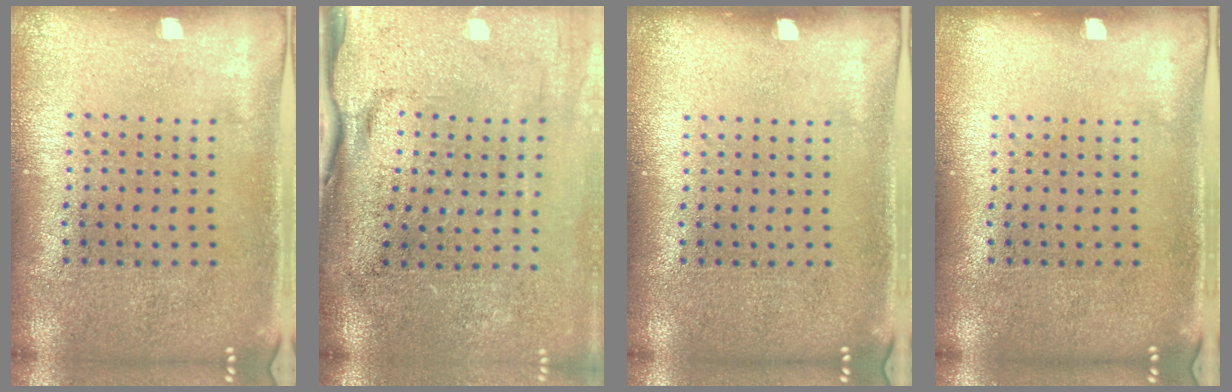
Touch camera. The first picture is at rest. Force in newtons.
{"total": 4.4, "press": 3.6, "slide": 2.5}
{"total": 0.0}
{"total": 0.0}